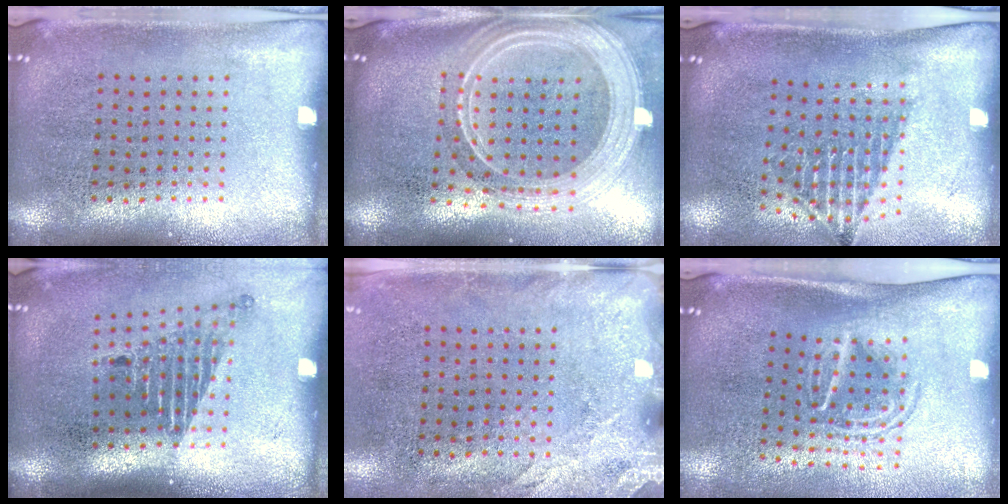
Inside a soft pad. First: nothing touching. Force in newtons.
{"total": 2.8, "press": 2.3, "slide": 1.5}
{"total": 1.5, "press": 1.1, "slide": 1.0}
{"total": 1.7, "press": 1.1, "slide": 1.2}
{"total": 2.7, "press": 2.1, "slide": 1.6}
{"total": 1.7, "press": 1.1, "slide": 1.2}